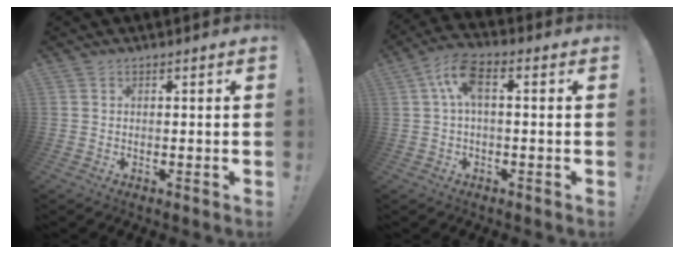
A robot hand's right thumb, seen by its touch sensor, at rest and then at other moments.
{"total": 8.4, "force": [1.4, 3.2, 7.6], "torque": [-0.151, 0.003, 0.026]}